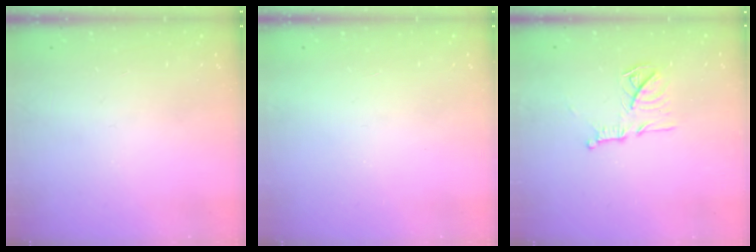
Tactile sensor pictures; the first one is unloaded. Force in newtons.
{"total": 1.7, "press": 1.6, "slide": 0.1}
{"total": 12.5, "press": 12.5, "slide": 0.8}